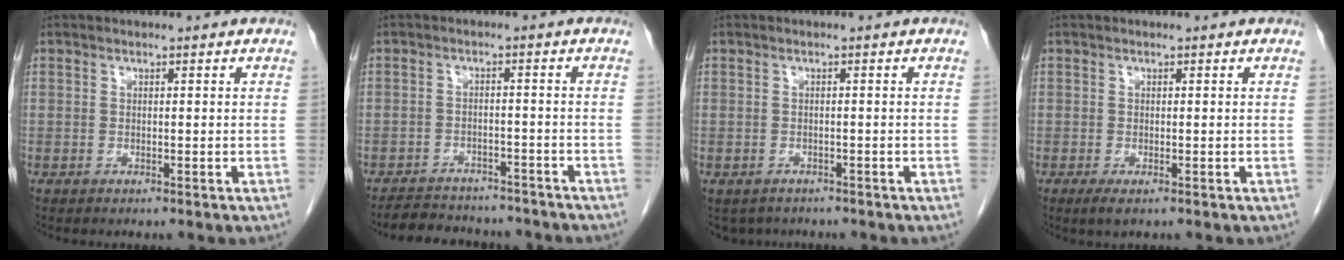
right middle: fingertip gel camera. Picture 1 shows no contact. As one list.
[{"total": 10.7, "force": [-9.8, 3.3, 2.8], "torque": [-0.047, 0.008, -0.127]}, {"total": 3.7, "force": [-3.0, 2.0, 0.5], "torque": [0.000, 0.000, -0.042]}, {"total": 1.5, "force": [-0.8, 0.3, 1.2], "torque": [-0.021, -0.005, -0.012]}]